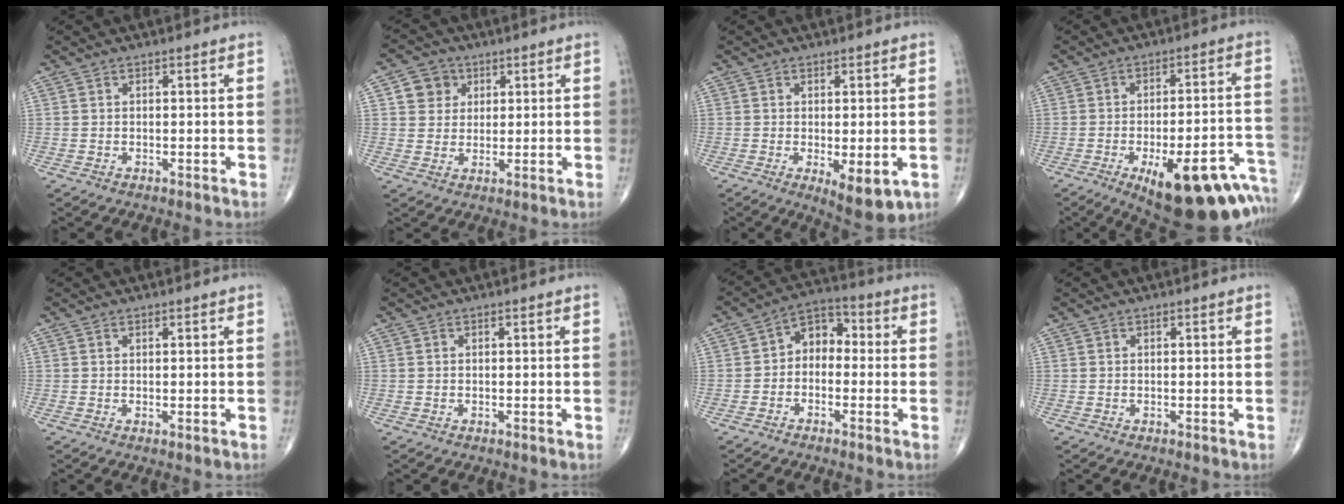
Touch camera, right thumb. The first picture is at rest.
{"total": 6.3, "force": [2.2, 5.7, 1.7], "torque": [0.002, -0.003, 0.034]}
{"total": 7.6, "force": [-2.1, 2.7, 6.8], "torque": [-0.091, -0.021, -0.023]}
{"total": 23.2, "force": [-12.6, 8.4, 17.6], "torque": [-0.154, 0.065, -0.162]}
{"total": 0.6, "force": [0.0, 0.1, 0.6], "torque": [-0.016, -0.005, 0.002]}
{"total": 0.0}
{"total": 6.8, "force": [-0.6, 5.0, 4.5], "torque": [-0.042, 0.033, -0.031]}
{"total": 0.0}